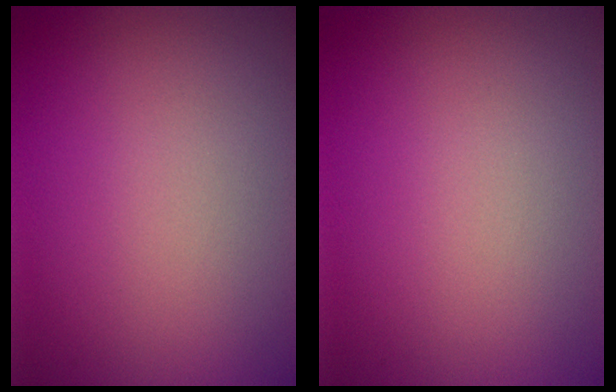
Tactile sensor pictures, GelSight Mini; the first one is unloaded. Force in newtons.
{"total": 0.0}